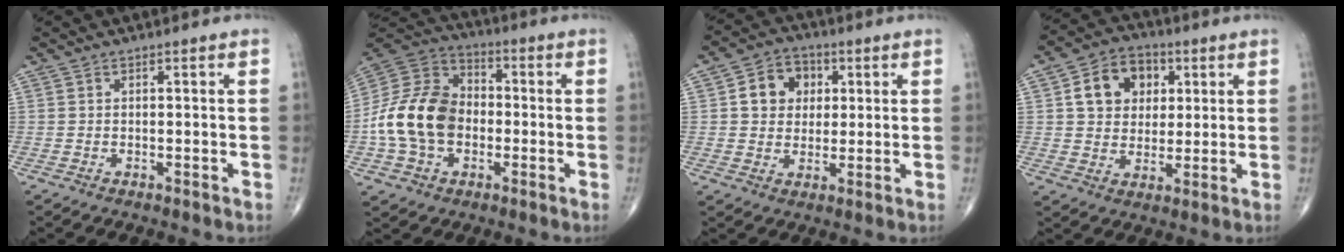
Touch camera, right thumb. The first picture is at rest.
{"total": 16.5, "force": [-2.6, 12.1, 10.9], "torque": [-0.188, 0.034, -0.054]}
{"total": 8.5, "force": [1.9, 7.1, 4.3], "torque": [-0.032, 0.001, 0.026]}
{"total": 10.4, "force": [2.7, 8.3, 5.7], "torque": [-0.058, 0.000, 0.041]}